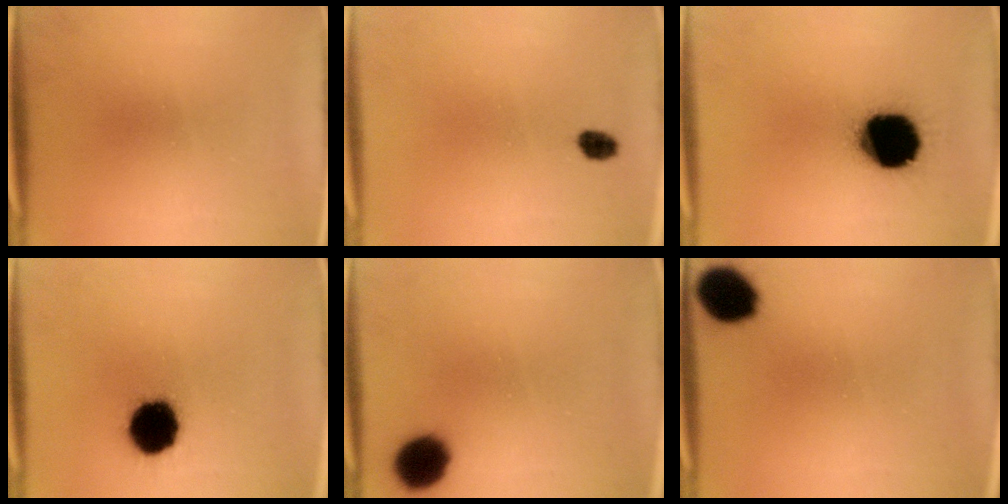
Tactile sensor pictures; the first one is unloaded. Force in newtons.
{"total": 2.1}
{"total": 20.0}
{"total": 13.5}
{"total": 8.1}
{"total": 9.7}